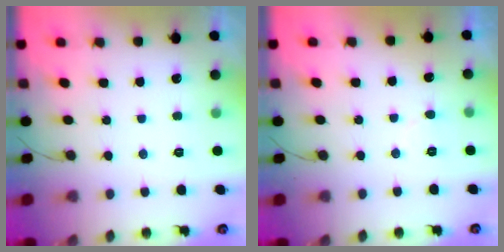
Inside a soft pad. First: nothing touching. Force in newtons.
{"total": 3.6, "press": 3.6, "slide": 0.4}